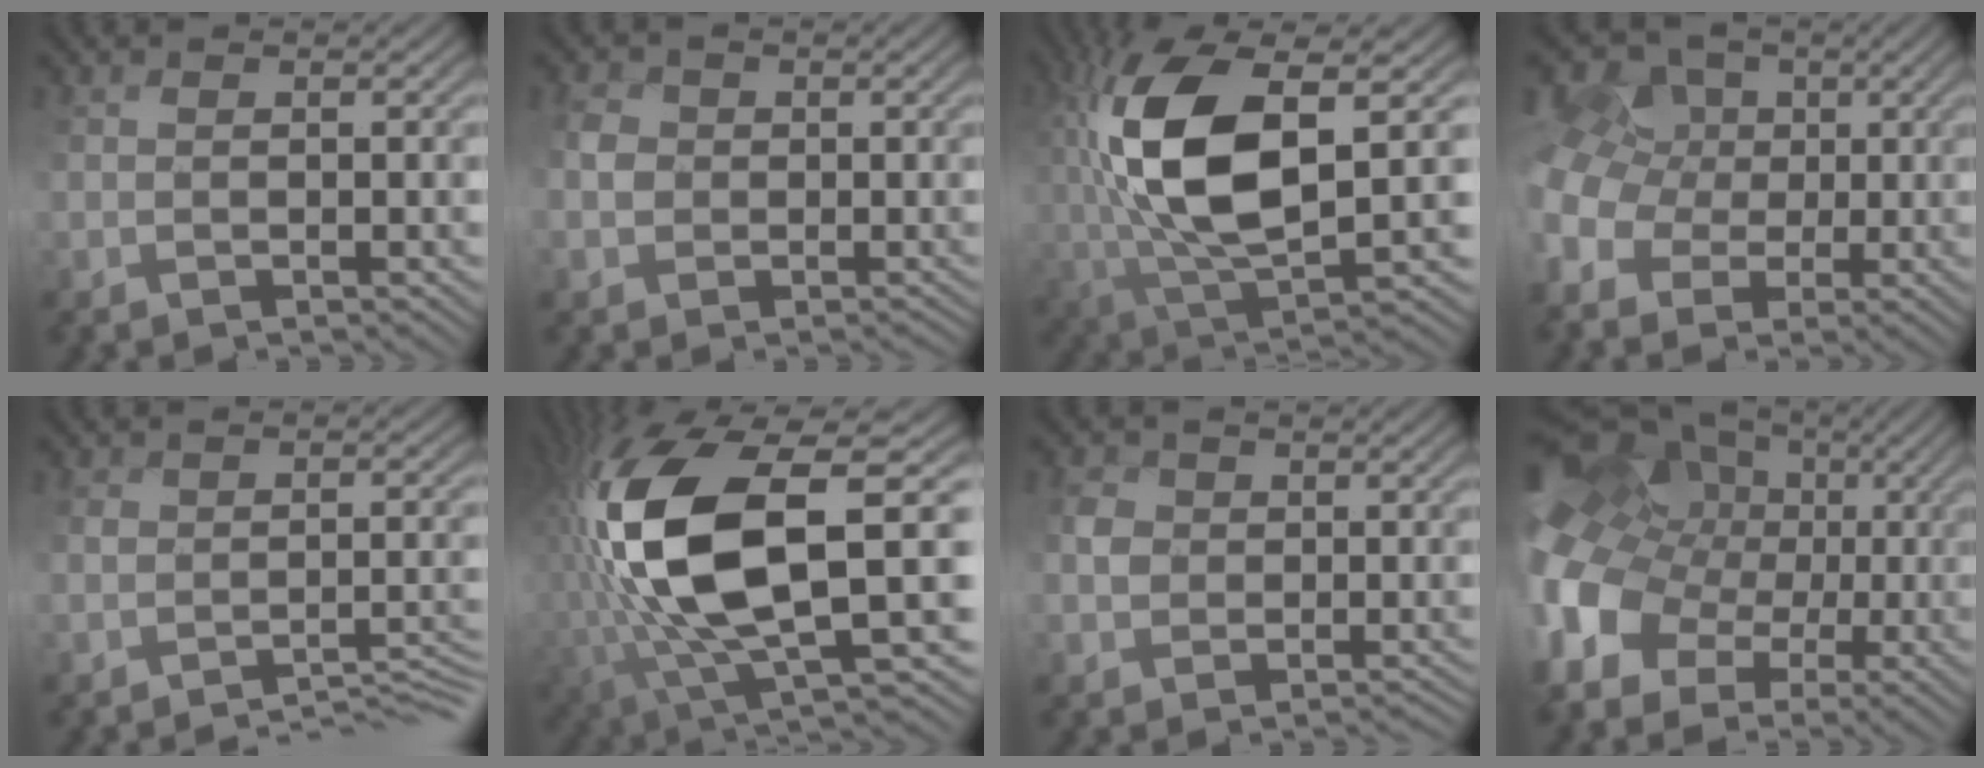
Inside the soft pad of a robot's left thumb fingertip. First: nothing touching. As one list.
[{"total": 3.1, "force": [-0.5, 3.1, 0.5], "torque": [-0.021, 0.006, -0.014]}, {"total": 13.1, "force": [3.4, 4.8, 11.7], "torque": [-0.259, 0.014, 0.072]}, {"total": 7.6, "force": [-0.1, 6.7, 3.6], "torque": [-0.121, 0.010, -0.002]}, {"total": 5.0, "force": [-4.6, 1.5, 1.5], "torque": [-0.021, 0.019, -0.064]}, {"total": 15.3, "force": [1.9, 6.6, 13.6], "torque": [-0.287, 0.000, 0.033]}, {"total": 3.4, "force": [-0.9, 3.2, 0.6], "torque": [-0.015, 0.005, -0.022]}, {"total": 13.0, "force": [0.7, 10.8, 7.3], "torque": [-0.197, 0.003, 0.021]}]